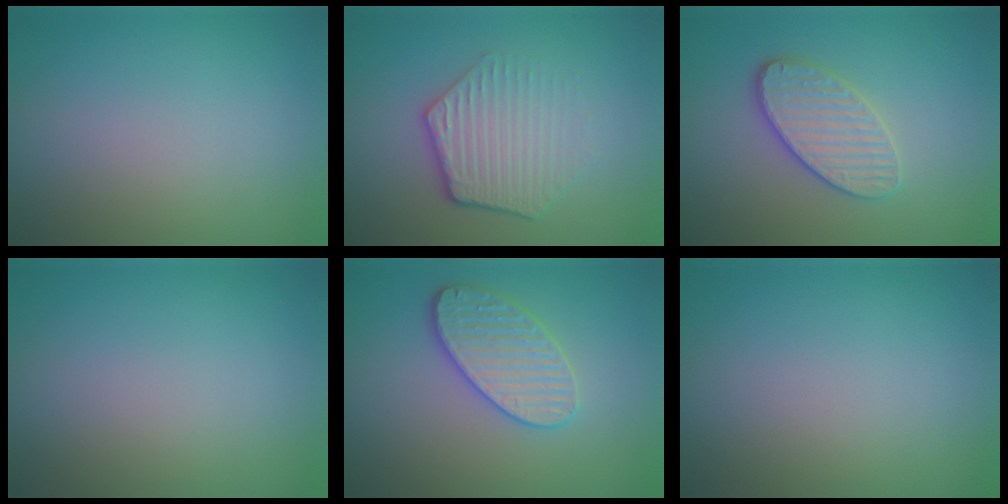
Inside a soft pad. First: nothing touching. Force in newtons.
{"total": 4.5, "press": 3.3, "slide": 3.1}
{"total": 3.8, "press": 3.4, "slide": 1.7}
{"total": 0.0}
{"total": 3.6, "press": 3.5, "slide": 1.1}
{"total": 0.0}